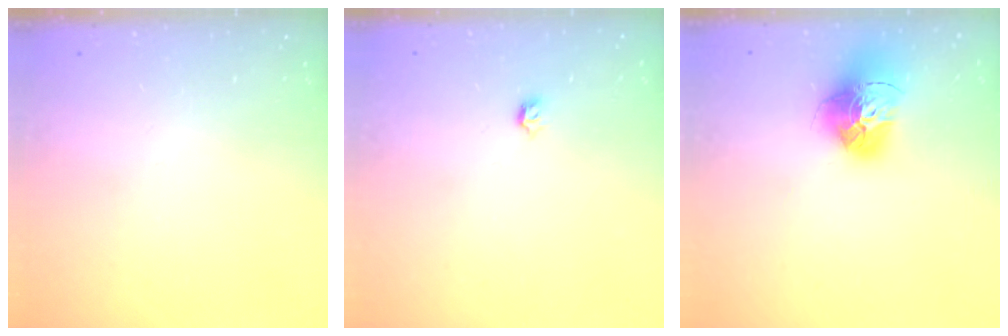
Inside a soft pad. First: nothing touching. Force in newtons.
{"total": 3.4, "press": 3.3, "slide": 0.7}
{"total": 17.4, "press": 17.3, "slide": 1.7}